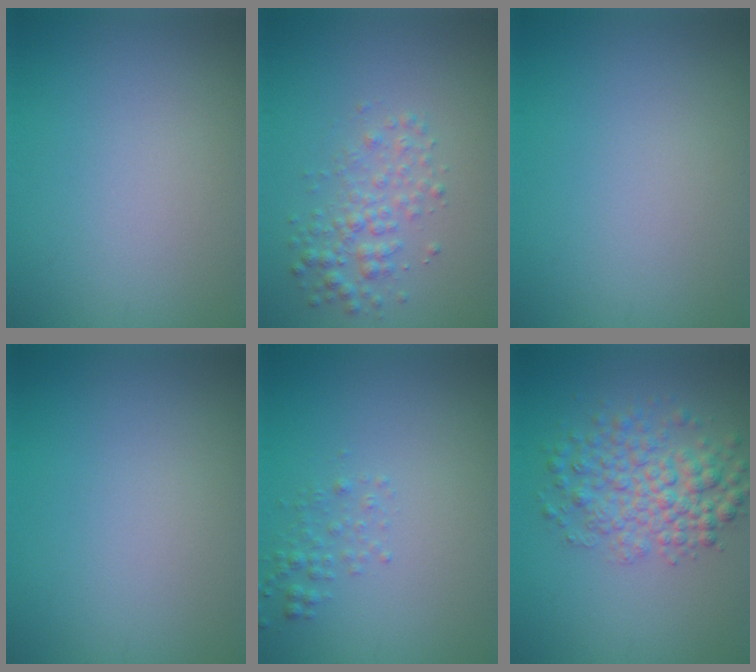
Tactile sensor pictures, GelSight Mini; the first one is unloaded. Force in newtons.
{"total": 2.6, "press": 2.6, "slide": 0.0}
{"total": 0.0}
{"total": 0.0}
{"total": 1.3, "press": 1.3, "slide": 0.1}
{"total": 5.0, "press": 5.0, "slide": 0.2}